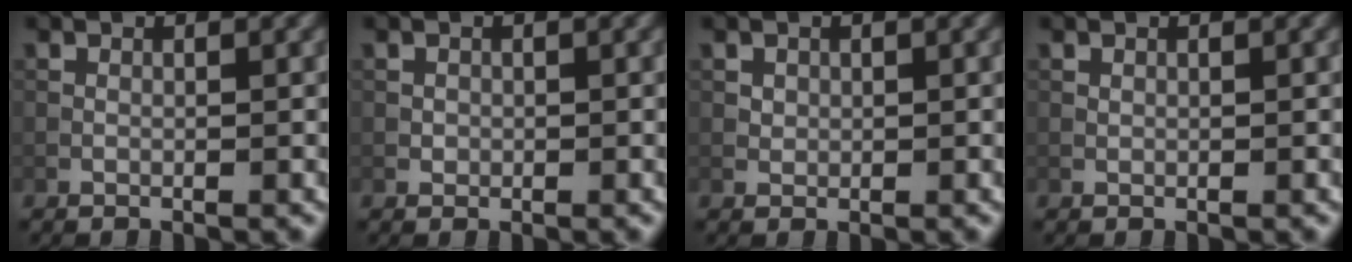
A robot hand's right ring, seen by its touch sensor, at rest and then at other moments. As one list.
[{"total": 0.6, "force": [0.0, 0.6, 0.1], "torque": [0.004, -0.003, -0.001]}, {"total": 0.8, "force": [0.3, 0.7, 0.2], "torque": [0.000, -0.003, 0.008]}, {"total": 0.0}]